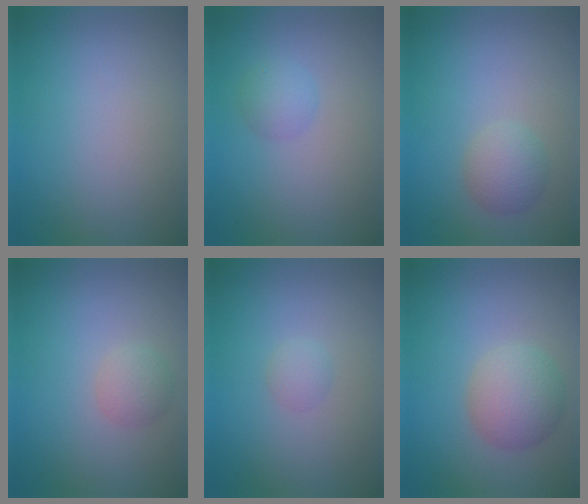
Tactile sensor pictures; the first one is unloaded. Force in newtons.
{"total": 1.7, "press": 1.7, "slide": 0.1}
{"total": 2.4, "press": 2.4, "slide": 0.0}
{"total": 1.7, "press": 1.7, "slide": 0.2}
{"total": 1.0, "press": 1.0, "slide": 0.1}
{"total": 4.1, "press": 4.1, "slide": 0.2}